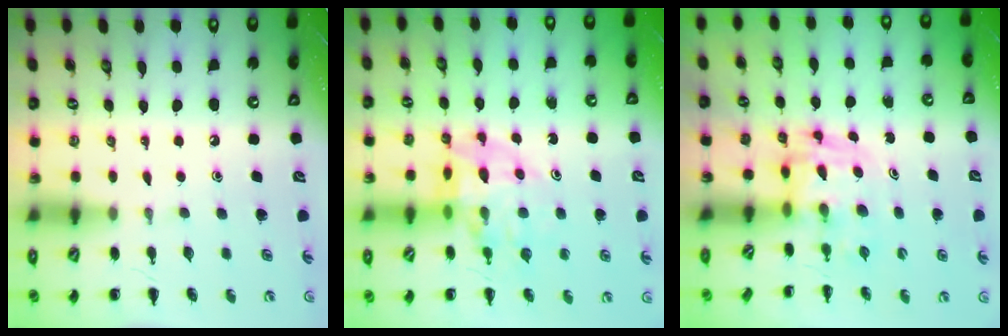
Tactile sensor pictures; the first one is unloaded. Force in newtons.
{"total": 11.4, "press": 11.0, "slide": 3.3}
{"total": 3.5, "press": 3.5, "slide": 0.6}